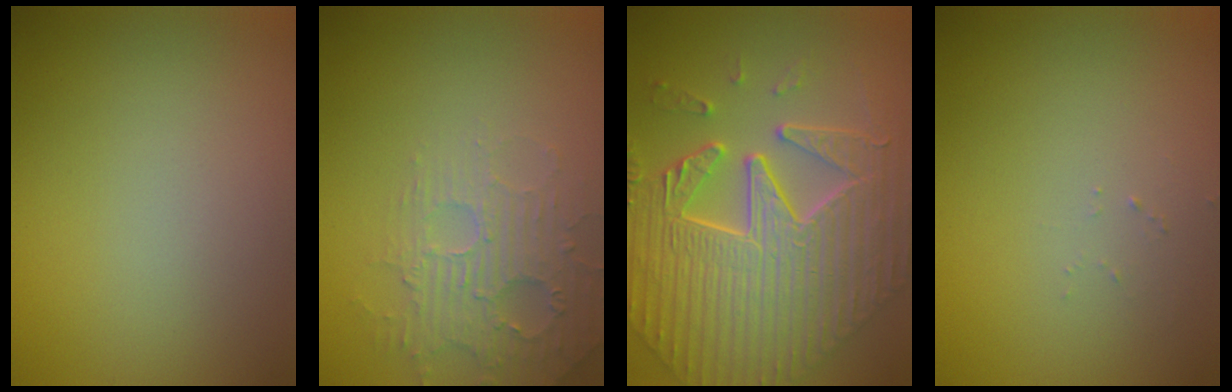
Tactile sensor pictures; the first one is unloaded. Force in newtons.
{"total": 3.7, "press": 3.6, "slide": 0.7}
{"total": 9.8, "press": 7.4, "slide": 6.3}
{"total": 0.7, "press": 0.7, "slide": 0.1}